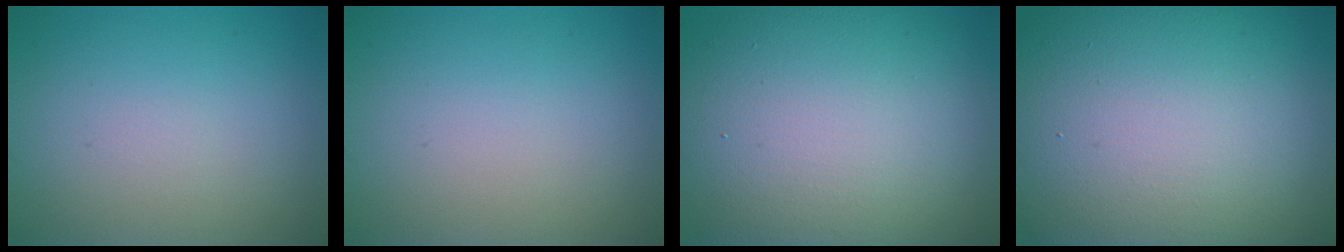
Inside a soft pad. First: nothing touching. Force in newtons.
{"total": 0.0}
{"total": 15.6, "press": 15.6, "slide": 1.0}
{"total": 21.2, "press": 21.1, "slide": 1.4}